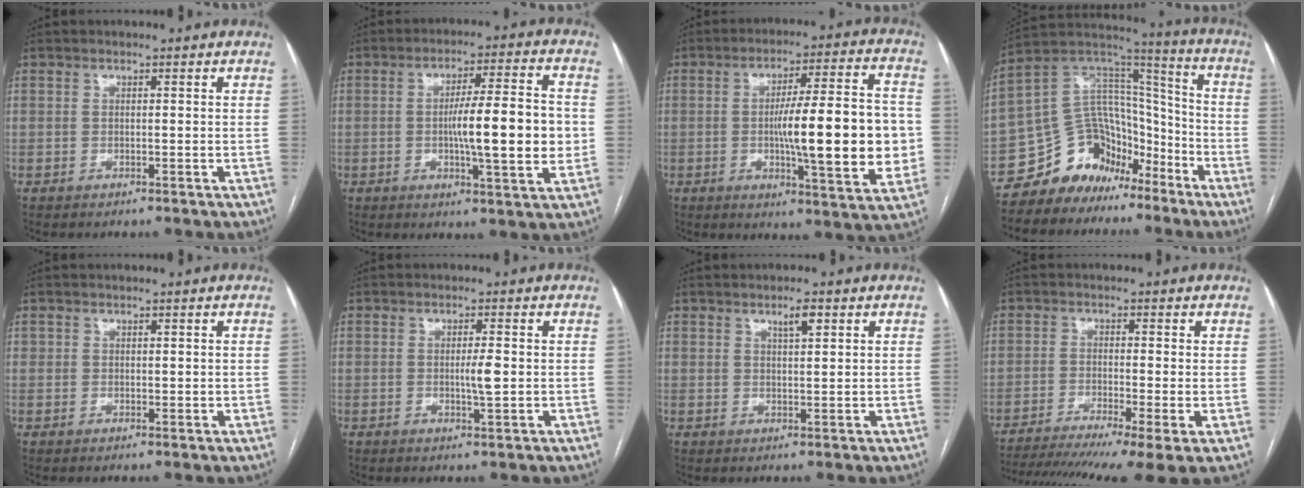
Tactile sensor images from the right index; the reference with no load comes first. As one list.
[{"total": 12.5, "force": [-1.1, 1.2, 12.4], "torque": [-0.196, 0.004, -0.018]}, {"total": 17.9, "force": [-1.6, 2.5, 17.6], "torque": [-0.258, 0.009, -0.021]}, {"total": 13.5, "force": [-9.6, 8.7, 3.5], "torque": [-0.063, 0.089, -0.168]}, {"total": 0.9, "force": [0.5, 0.8, 0.2], "torque": [0.007, -0.002, 0.003]}, {"total": 2.7, "force": [-0.1, 0.2, 2.7], "torque": [-0.047, -0.002, -0.002]}, {"total": 2.5, "force": [1.4, 0.4, 2.0], "torque": [-0.036, 0.001, 0.024]}, {"total": 15.0, "force": [-10.7, 0.6, 10.5], "torque": [-0.161, -0.024, -0.167]}]